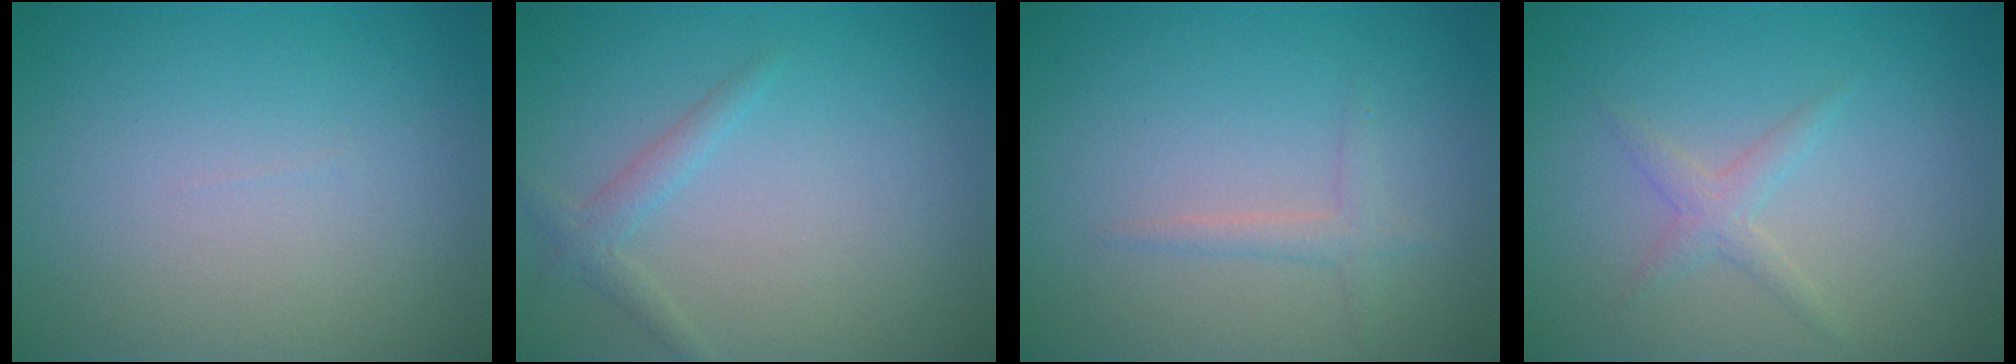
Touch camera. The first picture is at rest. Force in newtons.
{"total": 1.5, "press": 1.5, "slide": 0.1}
{"total": 1.3, "press": 1.3, "slide": 0.1}
{"total": 1.5, "press": 1.5, "slide": 0.1}